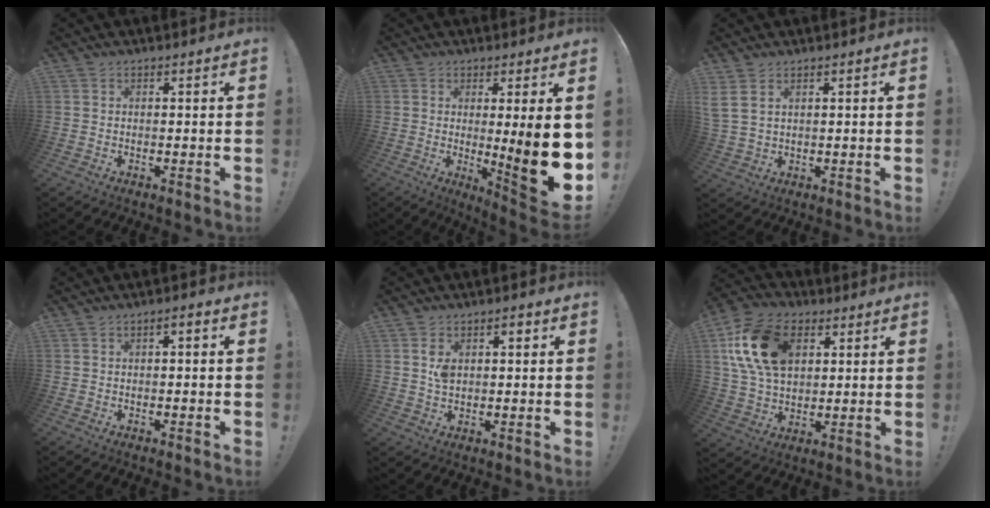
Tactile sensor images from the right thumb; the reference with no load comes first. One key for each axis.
{"total": 16.4, "fx": -0.2, "fy": 1.7, "fz": 16.4, "tx": -0.227, "ty": -0.023, "tz": 0.008}
{"total": 4.3, "fx": 2.4, "fy": 1.8, "fz": 3.0, "tx": -0.075, "ty": -0.007, "tz": 0.050}
{"total": 1.9, "fx": -1.1, "fy": 0.8, "fz": 1.3, "tx": -0.028, "ty": 0.012, "tz": -0.019}
{"total": 4.0, "fx": 0.9, "fy": 2.5, "fz": 3.0, "tx": -0.045, "ty": 0.001, "tz": 0.010}
{"total": 19.3, "fx": 6.2, "fy": 13.1, "fz": 12.8, "tx": -0.227, "ty": -0.006, "tz": 0.118}